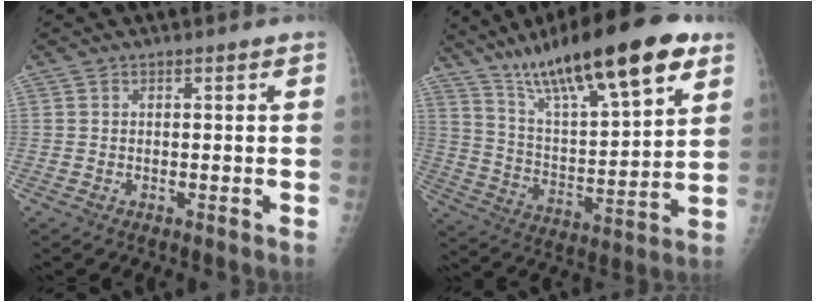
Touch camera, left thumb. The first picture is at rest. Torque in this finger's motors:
{"motor_torque": [1.30, 0.79, 1.59, -1.18, 0.14]}